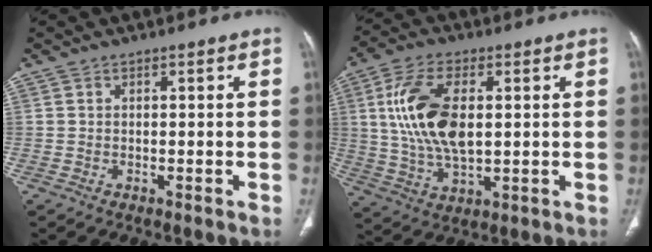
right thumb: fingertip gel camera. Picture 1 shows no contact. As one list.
[{"total": 14.6, "force": [2.3, 7.4, 12.4], "torque": [-0.245, -0.007, 0.049]}]